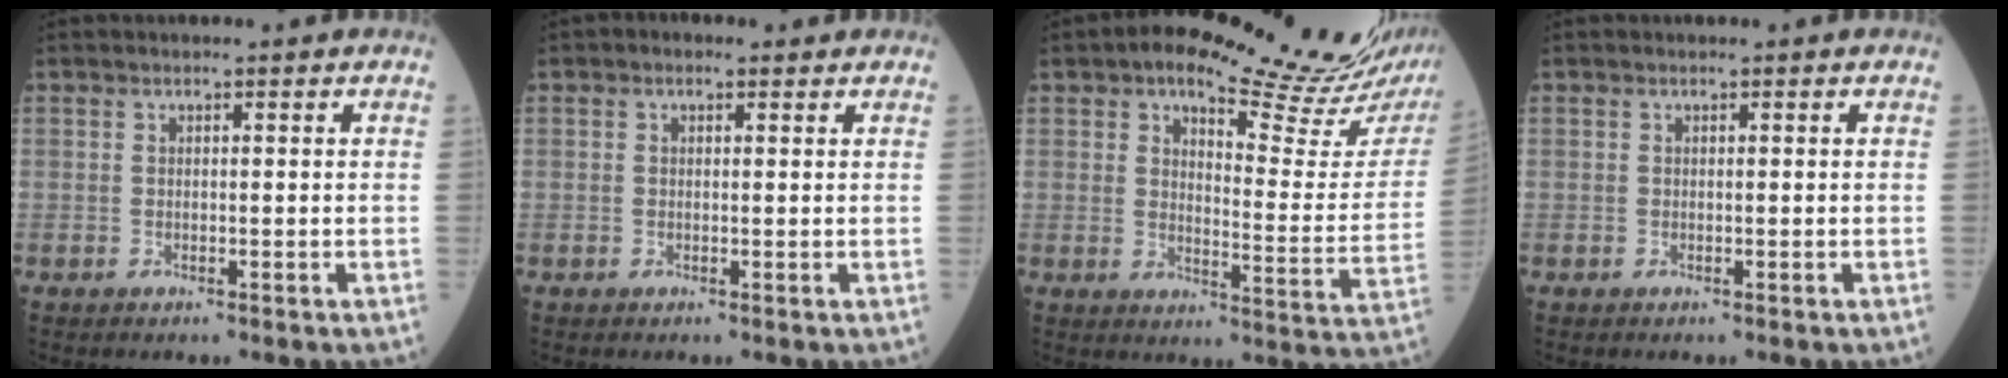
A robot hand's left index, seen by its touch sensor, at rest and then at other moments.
{"total": 1.0, "force": [0.5, 0.6, 0.6], "torque": [-0.018, 0.008, 0.005]}
{"total": 18.0, "force": [16.1, 2.1, 7.7], "torque": [-0.100, -0.058, 0.186]}
{"total": 0.0}